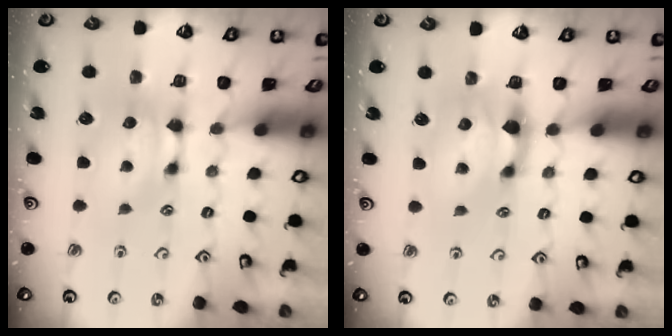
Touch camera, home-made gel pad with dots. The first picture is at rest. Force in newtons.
{"total": 1.6, "press": 0.6, "slide": 1.5}